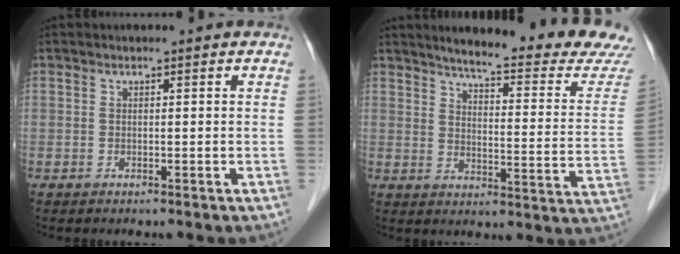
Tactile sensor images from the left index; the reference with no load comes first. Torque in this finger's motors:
{"motor_torque": [0.53, -0.55, 0.27, 0.06]}